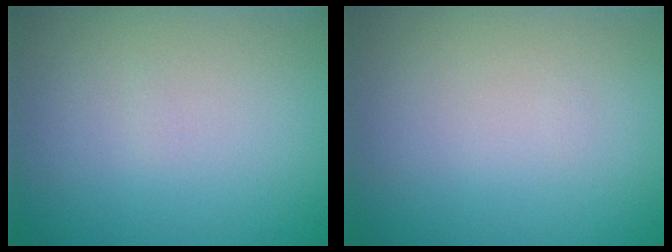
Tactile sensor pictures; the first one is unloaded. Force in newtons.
{"total": 0.0}